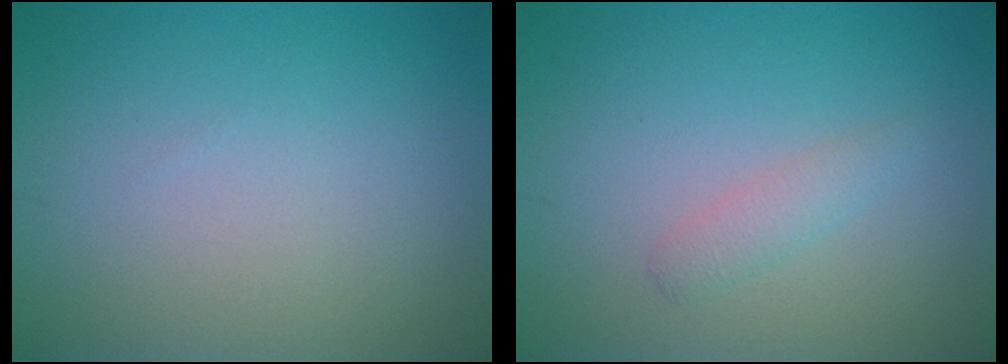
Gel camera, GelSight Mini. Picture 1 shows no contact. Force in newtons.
{"total": 1.3, "press": 1.3, "slide": 0.1}